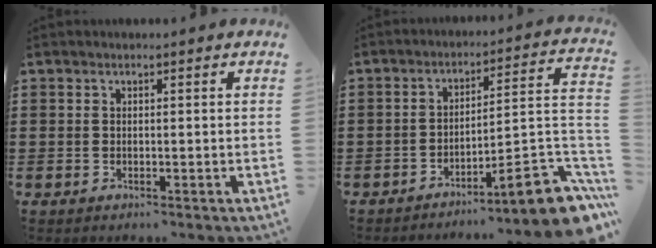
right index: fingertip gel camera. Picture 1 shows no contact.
{"total": 9.7, "force": [-6.8, 1.6, 6.8], "torque": [-0.085, 0.003, -0.129]}